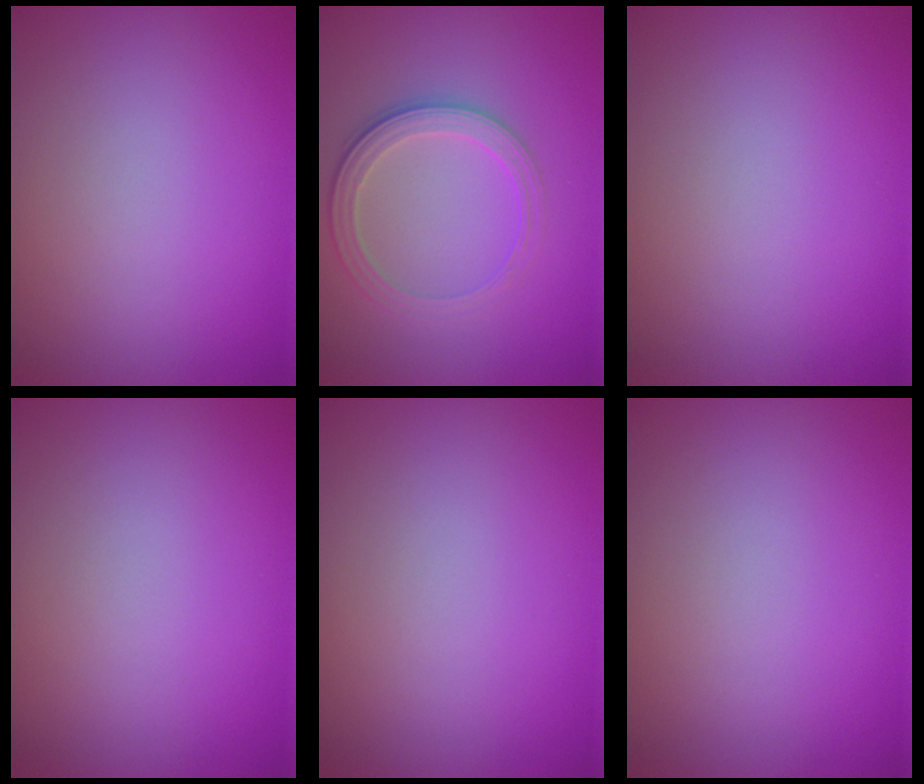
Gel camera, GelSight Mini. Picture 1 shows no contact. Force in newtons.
{"total": 2.8, "press": 2.6, "slide": 1.1}
{"total": 0.0}
{"total": 0.0}
{"total": 0.0}
{"total": 0.0}